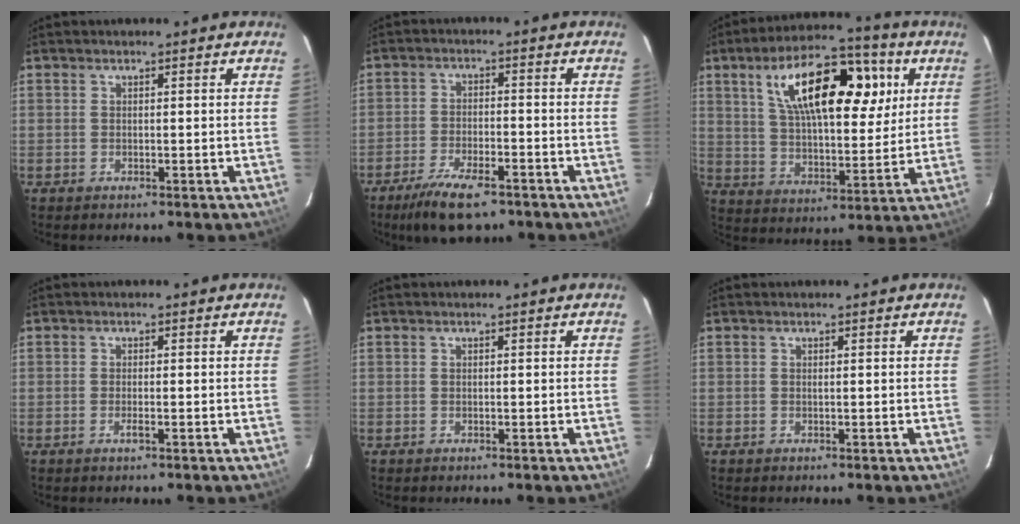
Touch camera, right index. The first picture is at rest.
{"total": 10.3, "force": [-7.4, 3.6, 6.3], "torque": [-0.143, -0.014, -0.128]}
{"total": 20.9, "force": [8.0, 9.4, 16.8], "torque": [-0.297, 0.034, 0.132]}
{"total": 1.2, "force": [-0.5, 0.0, 1.1], "torque": [-0.022, -0.001, -0.011]}
{"total": 0.0}
{"total": 0.0}